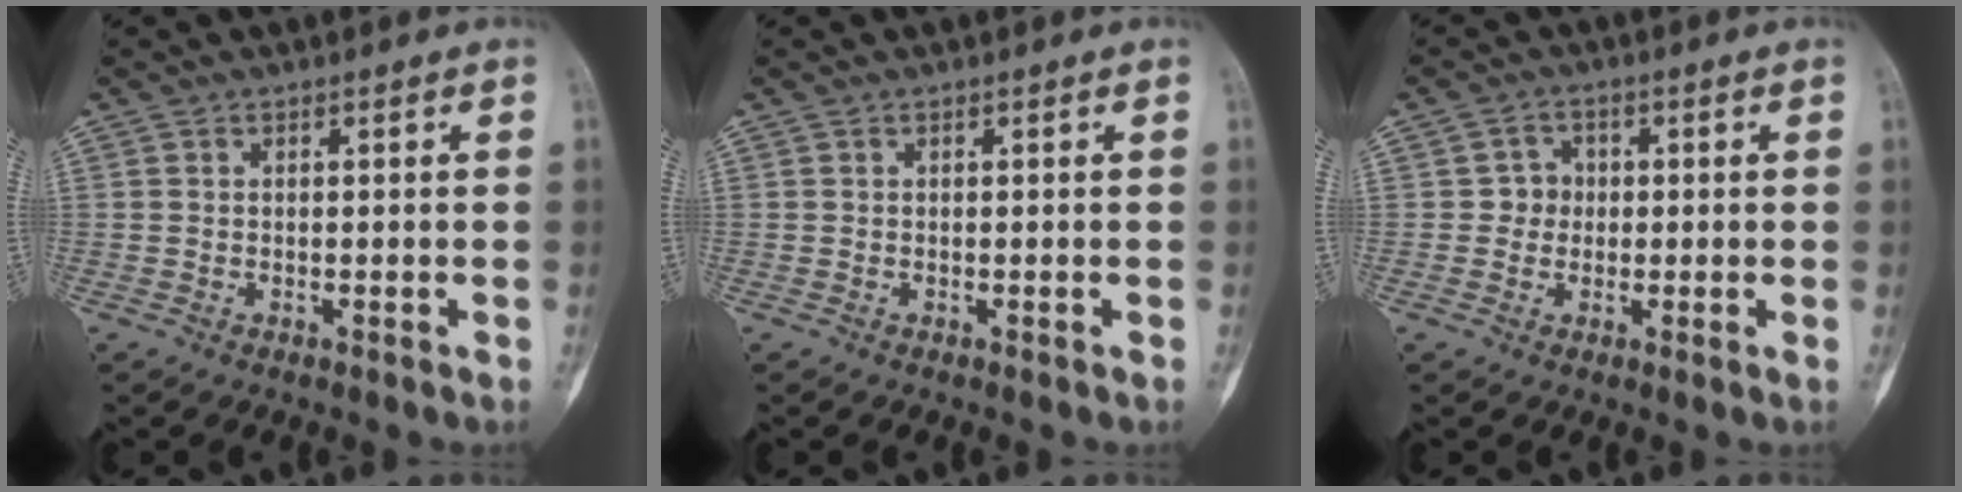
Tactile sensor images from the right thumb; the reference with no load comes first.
{"total": 0.0}
{"total": 3.2, "force": [0.0, 3.0, 1.0], "torque": [0.007, 0.009, -0.008]}